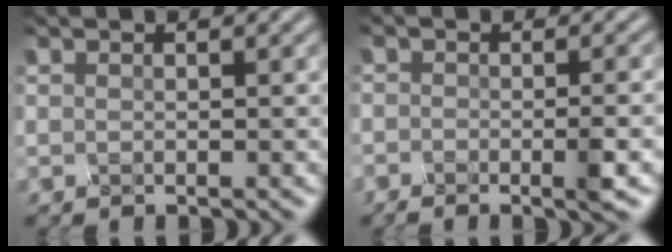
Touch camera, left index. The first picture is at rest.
{"total": 2.5, "force": [-1.8, 0.0, 1.7], "torque": [-0.030, -0.005, -0.011]}